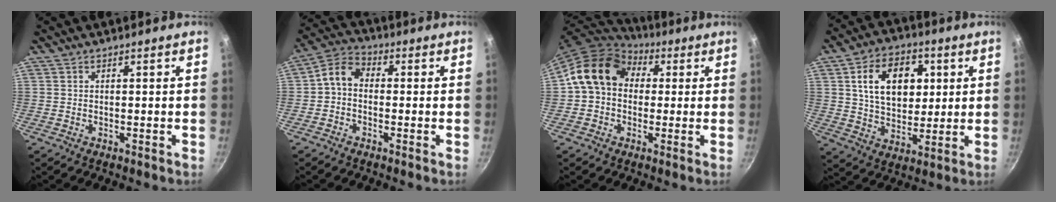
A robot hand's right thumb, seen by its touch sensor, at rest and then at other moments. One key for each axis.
{"total": 5.6, "fx": -0.8, "fy": 3.9, "fz": 3.9, "tx": -0.076, "ty": 0.026, "tz": -0.032}
{"total": 14.2, "fx": 2.3, "fy": 11.3, "fz": 8.2, "tx": -0.117, "ty": 0.033, "tz": 0.021}
{"total": 15.0, "fx": 3.7, "fy": 10.4, "fz": 10.2, "tx": -0.129, "ty": -0.001, "tz": 0.059}